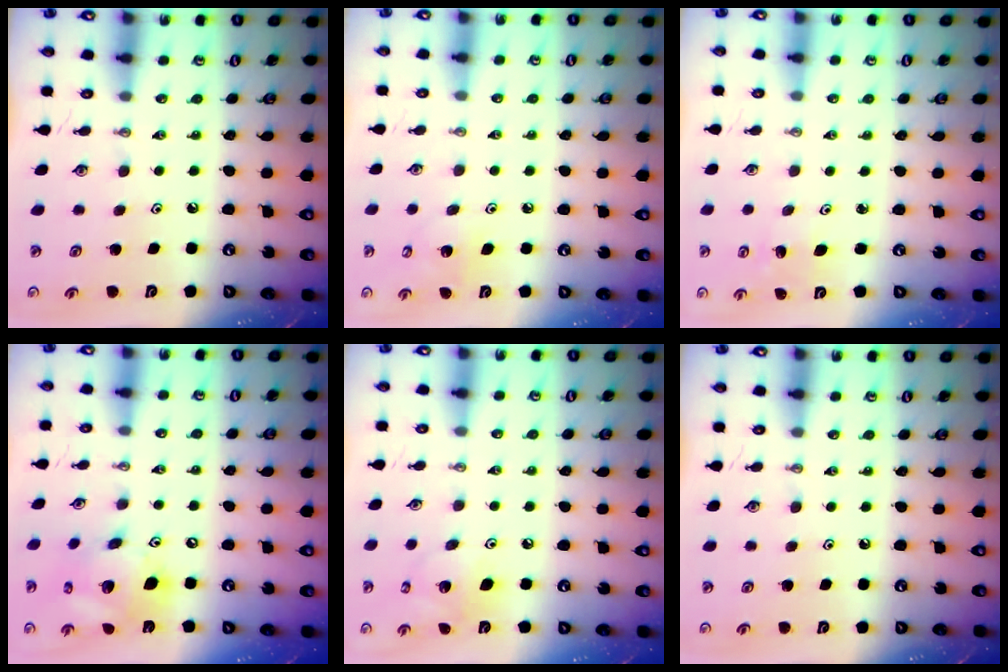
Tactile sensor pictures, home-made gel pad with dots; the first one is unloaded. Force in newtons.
{"total": 6.1, "press": 6.1, "slide": 0.4}
{"total": 3.0, "press": 3.0, "slide": 0.2}
{"total": 14.8, "press": 14.7, "slide": 2.0}
{"total": 9.5, "press": 9.5, "slide": 0.7}
{"total": 0.0}